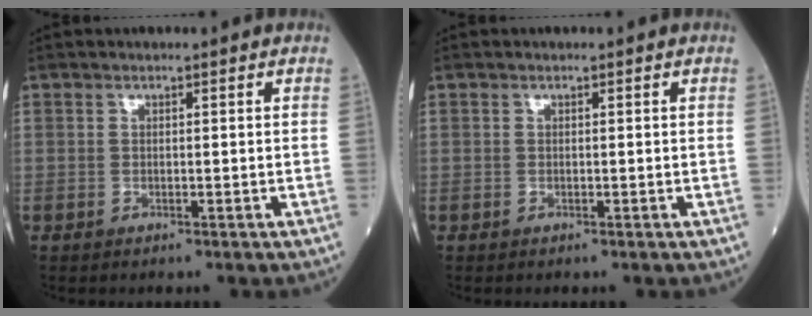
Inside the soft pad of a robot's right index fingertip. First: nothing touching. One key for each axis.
{"total": 0.0}